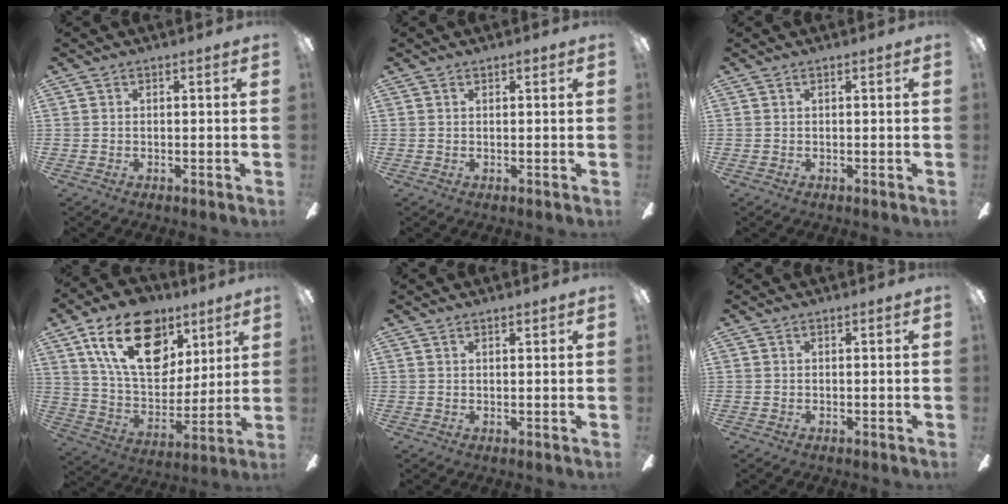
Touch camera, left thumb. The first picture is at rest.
{"total": 0.6, "force": [0.5, 0.2, 0.4], "torque": [-0.008, 0.001, 0.009]}
{"total": 0.0}
{"total": 23.4, "force": [11.6, 14.2, 14.5], "torque": [-0.238, -0.043, 0.204]}
{"total": 1.1, "force": [1.0, 0.3, 0.4], "torque": [-0.009, 0.000, 0.018]}
{"total": 0.0}